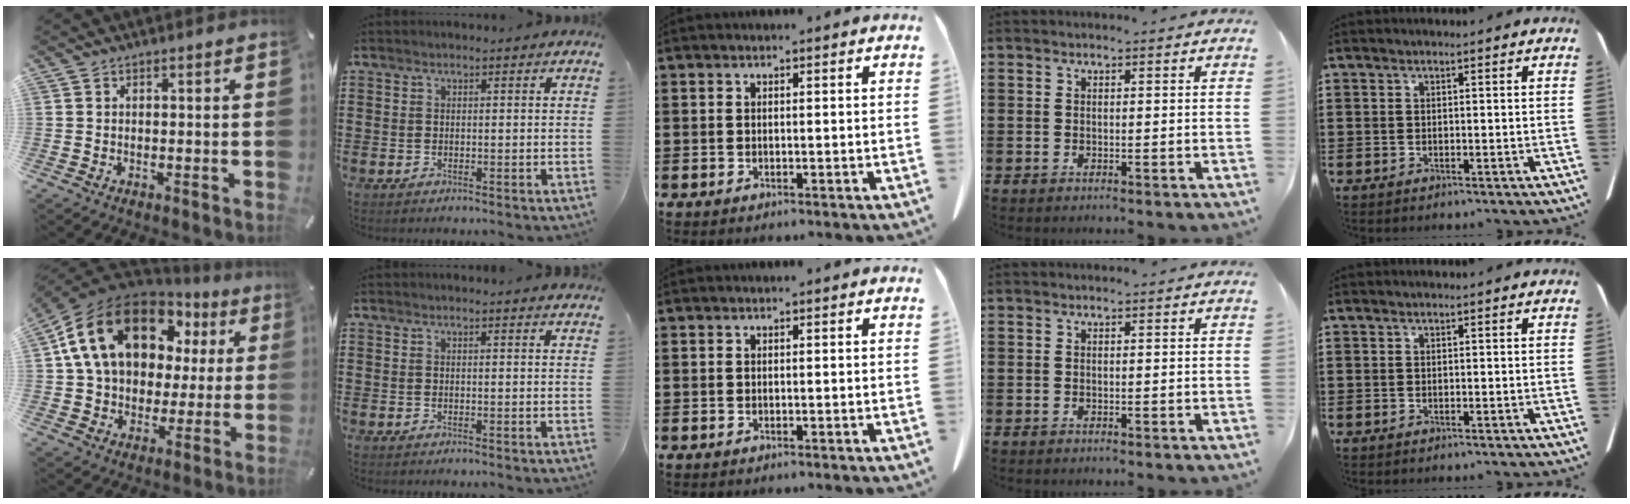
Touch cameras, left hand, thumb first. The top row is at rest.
{"thumb": {"total": 19.9, "force": [8.0, 14.3, 11.4], "torque": [-0.228, -0.021, 0.148]}, "index": {"total": 1.1, "force": [1.0, -0.1, 0.4], "torque": [-0.009, 0.000, 0.019]}}